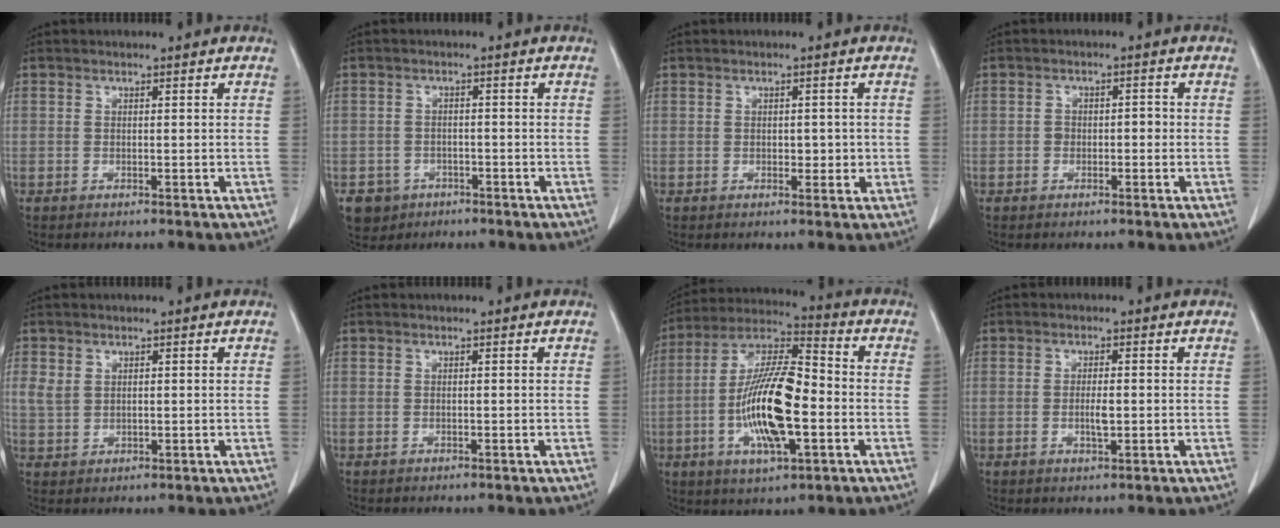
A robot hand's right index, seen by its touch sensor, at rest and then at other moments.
{"total": 5.4, "force": [-2.7, 4.5, 0.8], "torque": [-0.016, 0.008, -0.037]}
{"total": 2.8, "force": [-0.2, 1.7, 2.3], "torque": [-0.035, 0.009, 0.003]}
{"total": 2.8, "force": [-0.5, 2.0, 1.9], "torque": [-0.037, 0.021, -0.006]}
{"total": 3.7, "force": [1.0, 3.0, 1.8], "torque": [-0.042, 0.010, 0.030]}
{"total": 0.0}
{"total": 17.4, "force": [-3.2, 4.8, 16.4], "torque": [-0.324, 0.004, -0.056]}
{"total": 3.2, "force": [-0.4, 1.1, 3.0], "torque": [-0.061, -0.001, -0.004]}